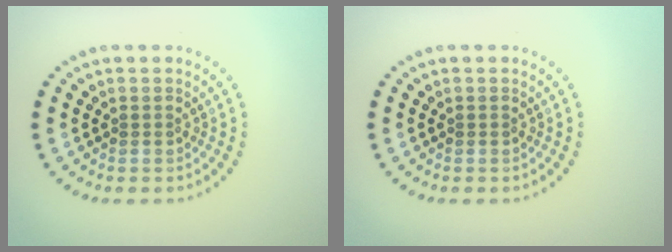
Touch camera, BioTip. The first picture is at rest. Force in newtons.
{"total": 0.0}